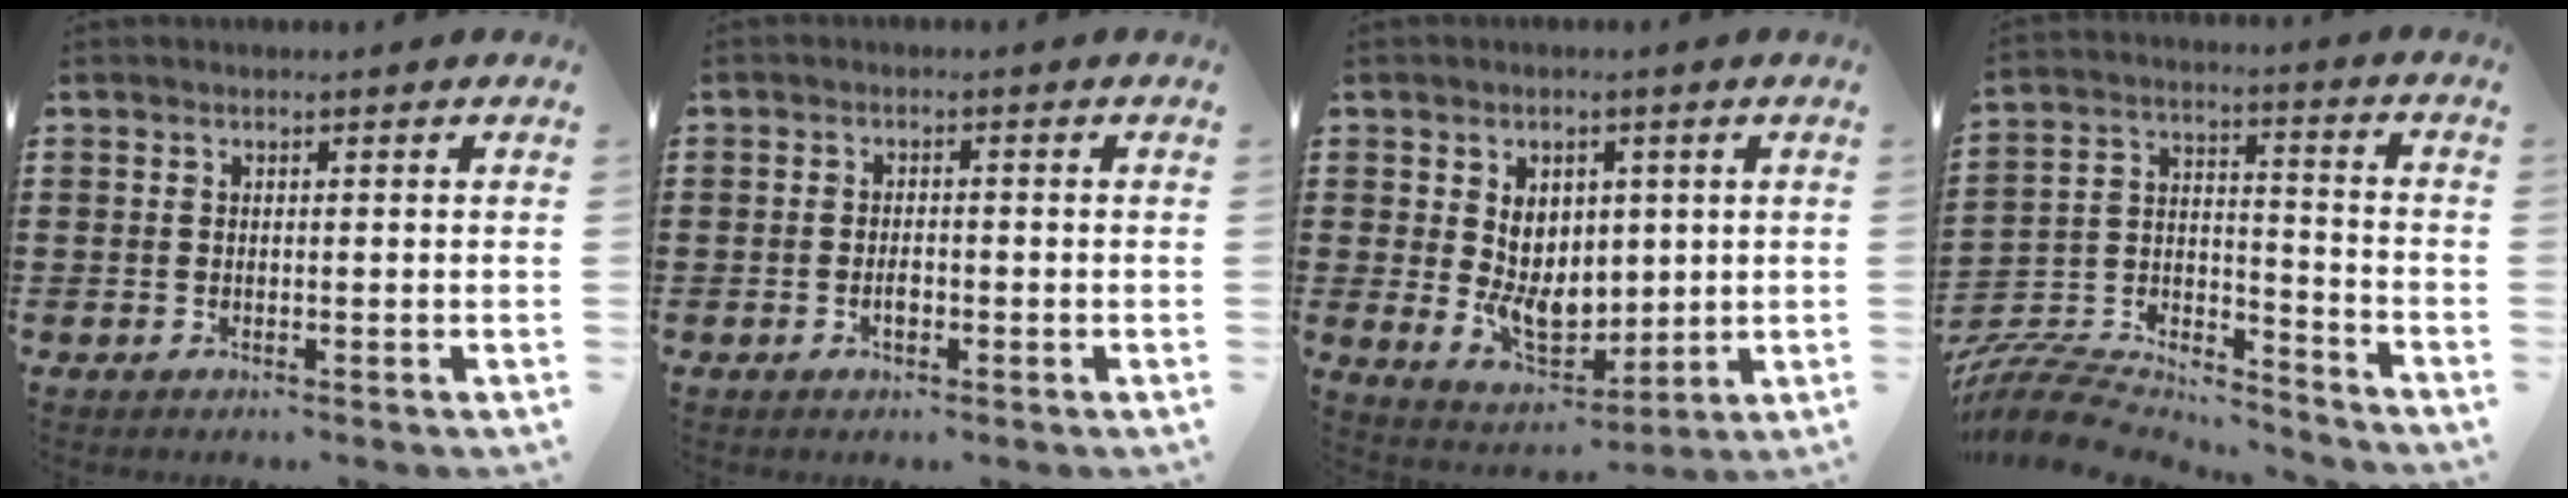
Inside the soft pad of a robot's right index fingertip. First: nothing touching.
{"total": 1.8, "force": [-0.7, 0.8, 1.4], "torque": [-0.026, 0.003, -0.014]}
{"total": 7.1, "force": [0.8, 5.3, 4.6], "torque": [-0.077, 0.003, 0.014]}
{"total": 8.5, "force": [-8.1, 1.9, 1.7], "torque": [-0.047, 0.001, -0.166]}